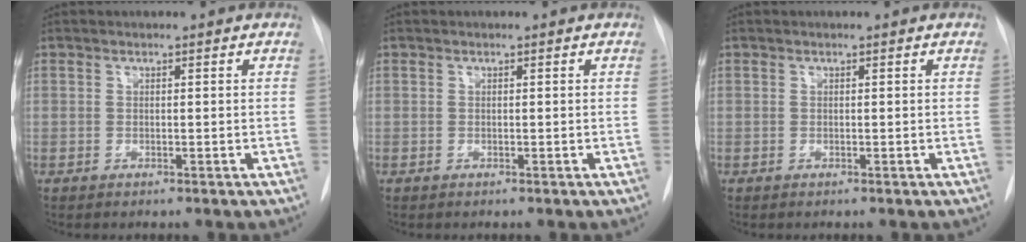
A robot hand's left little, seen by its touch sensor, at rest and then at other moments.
{"total": 0.0}
{"total": 0.0}